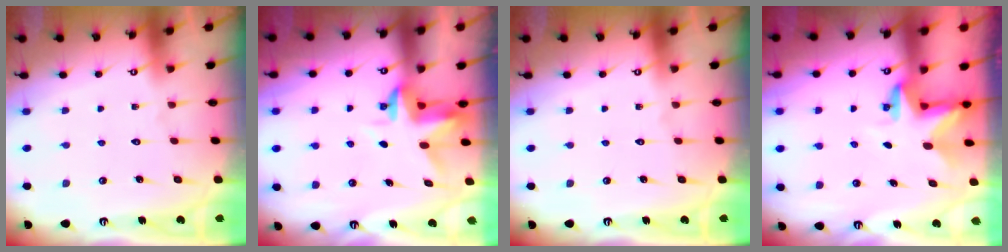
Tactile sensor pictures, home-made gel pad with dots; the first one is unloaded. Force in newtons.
{"total": 3.2, "press": 3.2, "slide": 0.4}
{"total": 0.0}
{"total": 2.9, "press": 2.9, "slide": 0.2}